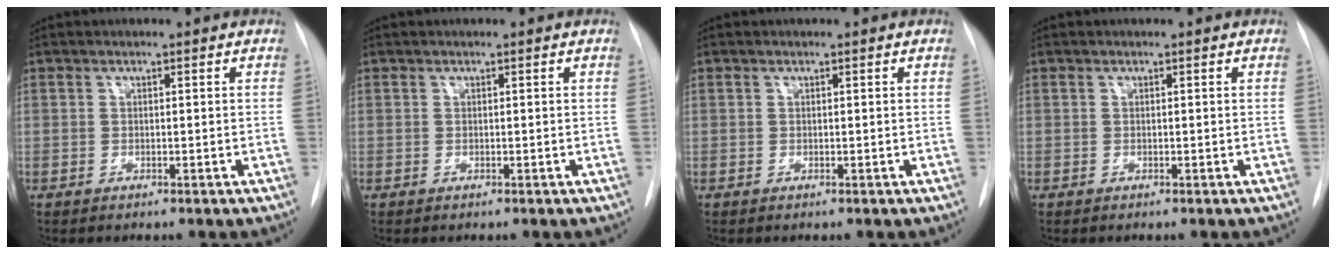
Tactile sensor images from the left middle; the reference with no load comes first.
{"total": 0.0}
{"total": 0.0}
{"total": 0.0}